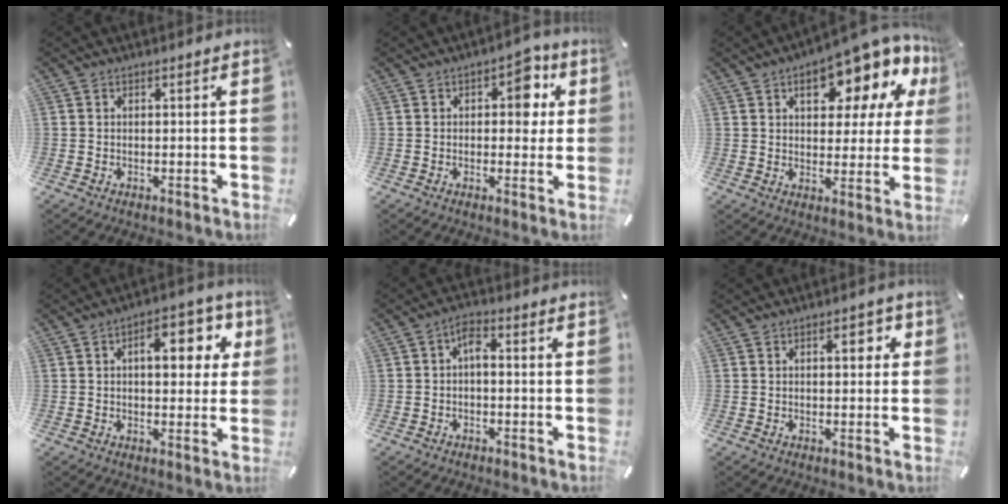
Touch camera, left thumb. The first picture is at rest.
{"total": 7.5, "force": [1.9, 4.9, 5.3], "torque": [-0.047, -0.007, 0.020]}
{"total": 15.1, "force": [9.9, 6.4, 9.5], "torque": [-0.119, -0.071, 0.159]}
{"total": 11.8, "force": [3.2, 6.5, 9.3], "torque": [-0.111, -0.006, 0.046]}
{"total": 3.7, "force": [-0.6, 2.1, 3.0], "torque": [-0.058, 0.016, -0.013]}
{"total": 4.4, "force": [1.3, 2.3, 3.5], "torque": [-0.042, -0.001, 0.011]}